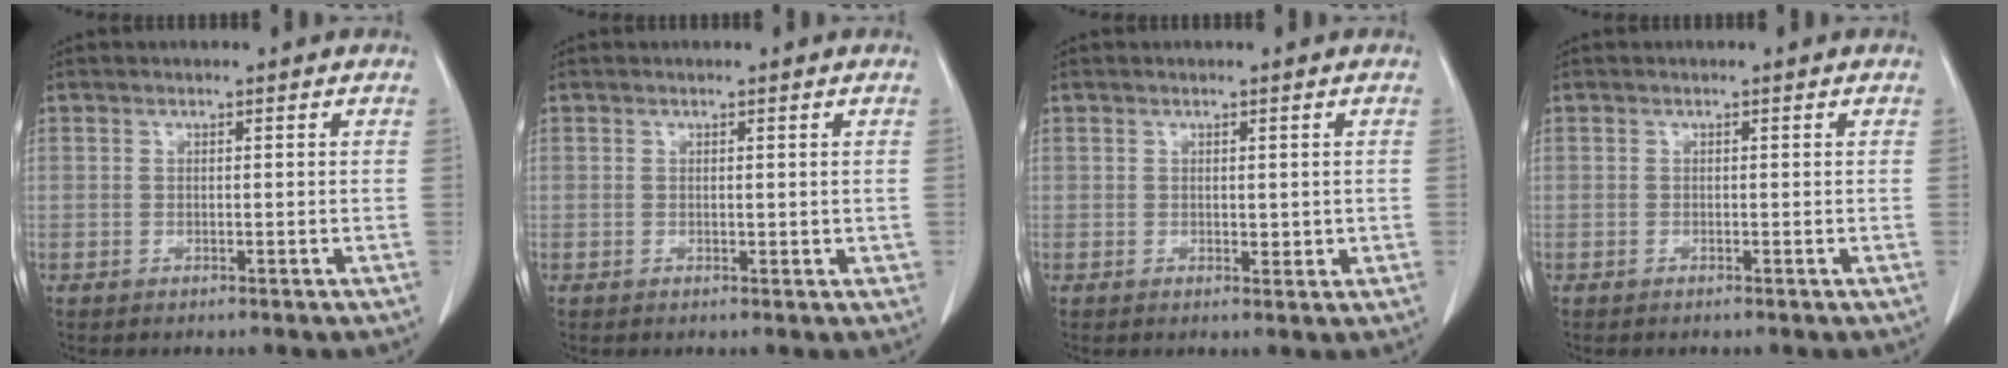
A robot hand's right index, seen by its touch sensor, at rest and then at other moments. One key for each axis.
{"total": 0.8, "fx": 0.2, "fy": 0.5, "fz": 0.6, "tx": -0.006, "ty": 0.002, "tz": 0.006}
{"total": 1.5, "fx": 0.1, "fy": 0.9, "fz": 1.2, "tx": -0.014, "ty": -0.003, "tz": 0.004}
{"total": 0.0}